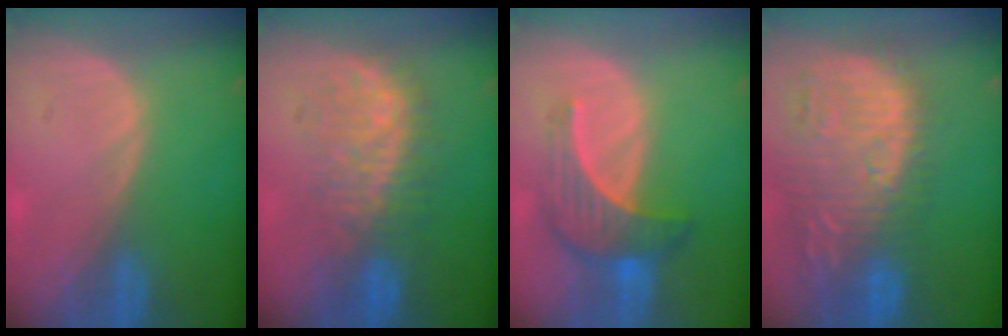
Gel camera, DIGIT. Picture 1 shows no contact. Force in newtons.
{"total": 8.5, "press": 8.4, "slide": 0.9}
{"total": 7.3, "press": 6.7, "slide": 2.9}
{"total": 14.4, "press": 12.5, "slide": 7.2}